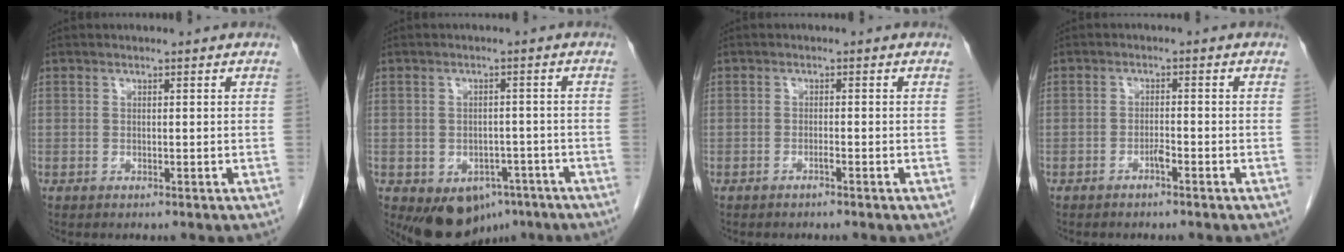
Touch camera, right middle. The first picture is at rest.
{"total": 8.7, "force": [-5.0, 5.7, 4.2], "torque": [-0.058, 0.008, -0.063]}
{"total": 1.1, "force": [-0.7, -0.1, 0.8], "torque": [-0.015, 0.001, -0.014]}
{"total": 1.5, "force": [-1.1, 0.1, 1.0], "torque": [-0.019, 0.002, -0.020]}